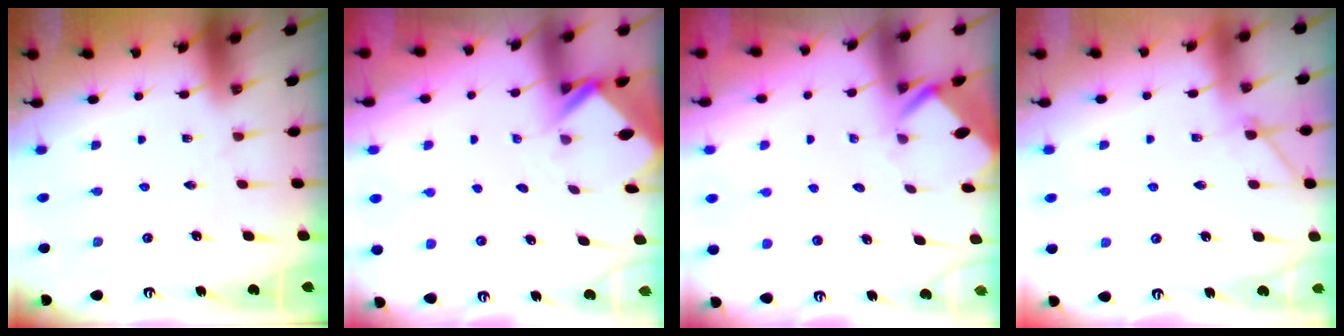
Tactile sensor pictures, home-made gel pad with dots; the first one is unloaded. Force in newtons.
{"total": 2.6, "press": 2.6, "slide": 0.1}
{"total": 3.7, "press": 3.7, "slide": 0.2}
{"total": 4.6, "press": 4.6, "slide": 0.5}